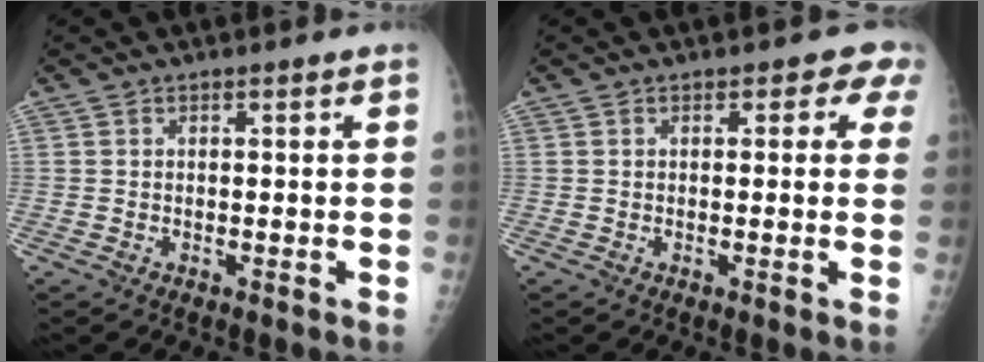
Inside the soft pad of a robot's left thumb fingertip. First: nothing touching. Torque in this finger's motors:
{"motor_torque": [-0.08, 0.13, 0.06, 0.06, -0.01]}